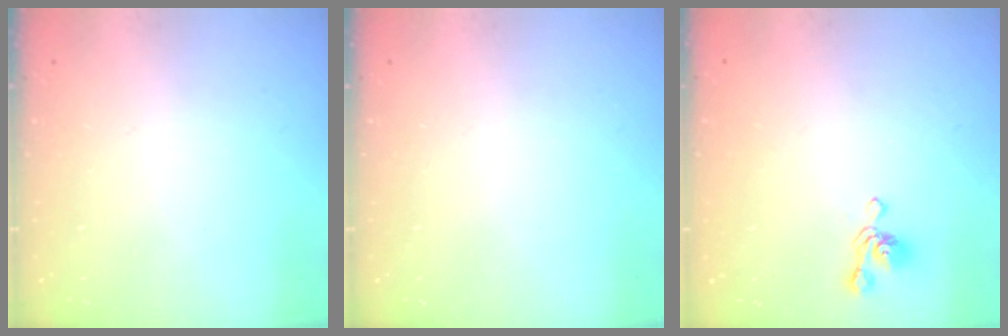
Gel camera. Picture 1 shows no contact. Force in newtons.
{"total": 0.0}
{"total": 3.2, "press": 3.2, "slide": 0.3}